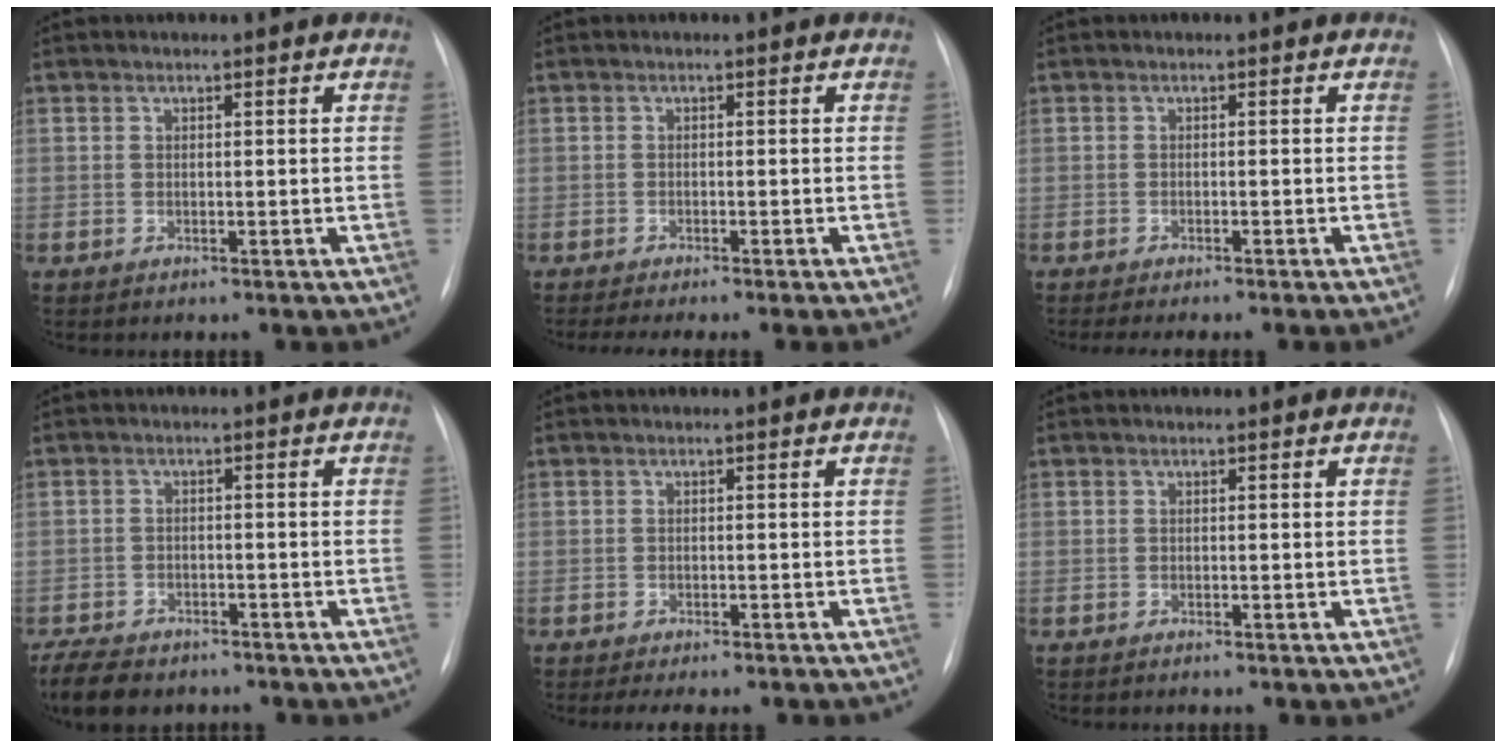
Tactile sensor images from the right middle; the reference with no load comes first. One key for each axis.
{"total": 6.1, "fx": -5.1, "fy": -0.9, "fz": 3.3, "tx": -0.028, "ty": -0.010, "tz": -0.075}
{"total": 5.9, "fx": -5.1, "fy": -0.4, "fz": 3.1, "tx": -0.026, "ty": -0.006, "tz": -0.071}
{"total": 9.0, "fx": -7.2, "fy": 4.0, "fz": 3.6, "tx": -0.072, "ty": -0.010, "tz": -0.111}
{"total": 5.9, "fx": -5.0, "fy": 1.3, "fz": 2.9, "tx": -0.034, "ty": -0.002, "tz": -0.065}
{"total": 0.0}